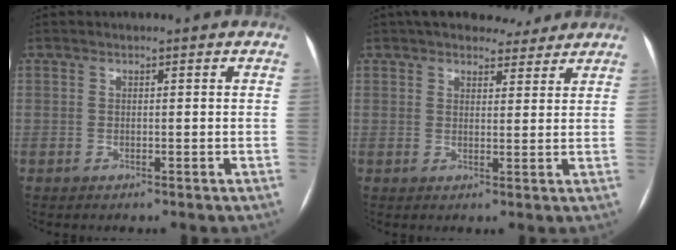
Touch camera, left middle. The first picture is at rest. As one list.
[{"total": 8.2, "force": [7.1, 3.0, 2.6], "torque": [-0.024, 0.013, 0.093]}]